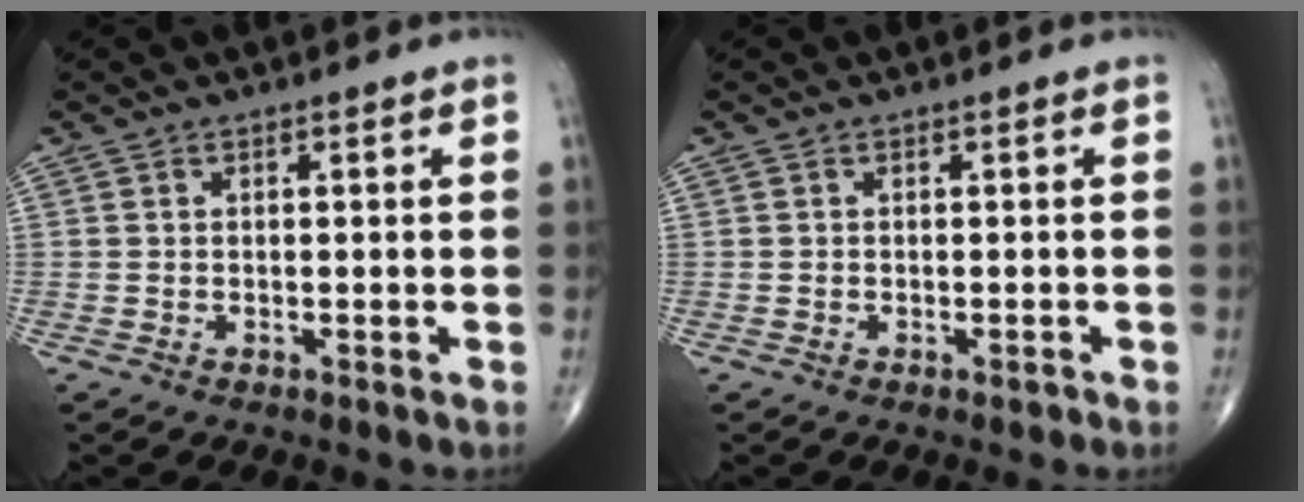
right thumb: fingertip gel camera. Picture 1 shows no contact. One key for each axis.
{"total": 0.6, "fx": -0.4, "fy": 0.3, "fz": 0.3, "tx": -0.003, "ty": 0.000, "tz": -0.007}